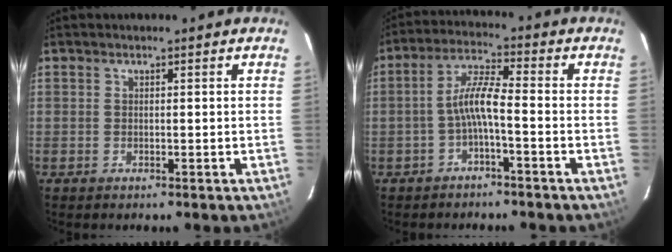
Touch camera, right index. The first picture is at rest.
{"total": 5.4, "force": [-2.1, 0.6, 4.9], "torque": [-0.111, 0.014, -0.039]}